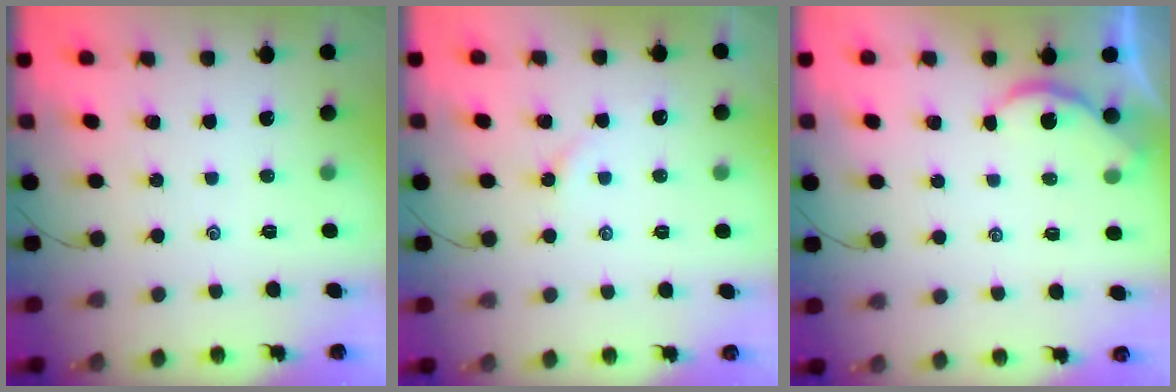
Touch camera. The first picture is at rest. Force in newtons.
{"total": 1.7, "press": 1.6, "slide": 0.4}
{"total": 1.3, "press": 1.3, "slide": 0.2}